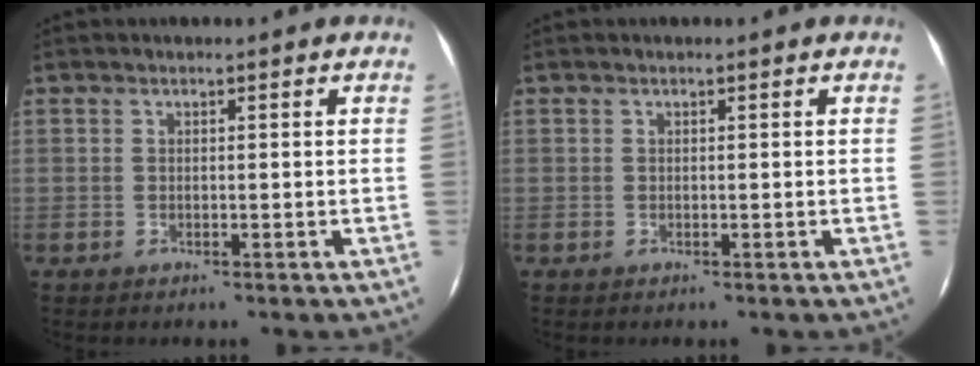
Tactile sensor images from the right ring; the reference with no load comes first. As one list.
[{"total": 0.0}]